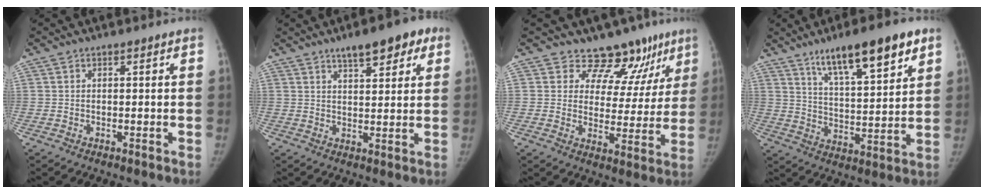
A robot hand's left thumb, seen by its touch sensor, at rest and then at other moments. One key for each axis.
{"total": 9.4, "fx": 5.6, "fy": 3.4, "fz": 6.7, "tx": -0.070, "ty": -0.014, "tz": 0.078}
{"total": 12.4, "fx": 9.5, "fy": 7.3, "fz": 3.2, "tx": 0.010, "ty": -0.055, "tz": 0.112}
{"total": 16.3, "fx": 10.0, "fy": 4.3, "fz": 12.1, "tx": -0.169, "ty": -0.042, "tz": 0.166}